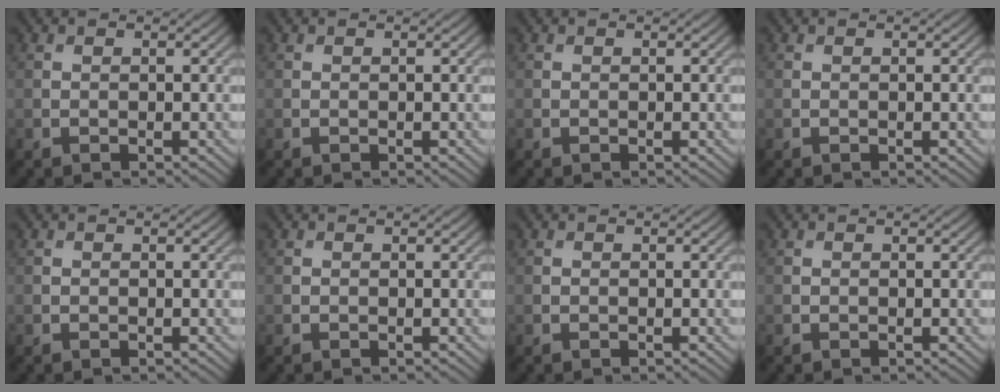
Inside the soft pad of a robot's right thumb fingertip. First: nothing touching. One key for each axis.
{"total": 0.0}
{"total": 0.0}
{"total": 0.0}
{"total": 0.0}
{"total": 0.0}
{"total": 0.0}
{"total": 0.0}